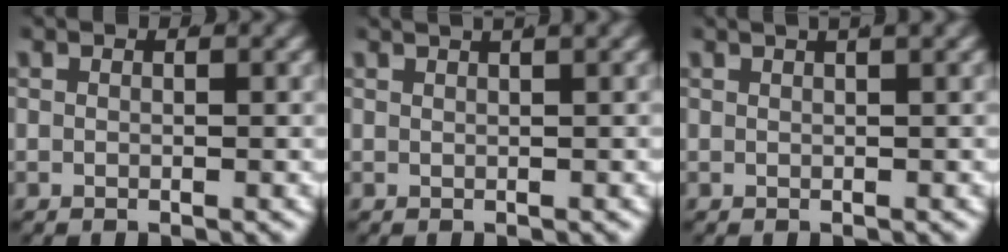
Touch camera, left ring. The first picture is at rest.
{"total": 3.1, "force": [2.4, 0.7, 1.9], "torque": [-0.019, 0.015, 0.035]}
{"total": 3.4, "force": [2.2, 1.0, 2.3], "torque": [-0.024, 0.018, 0.030]}